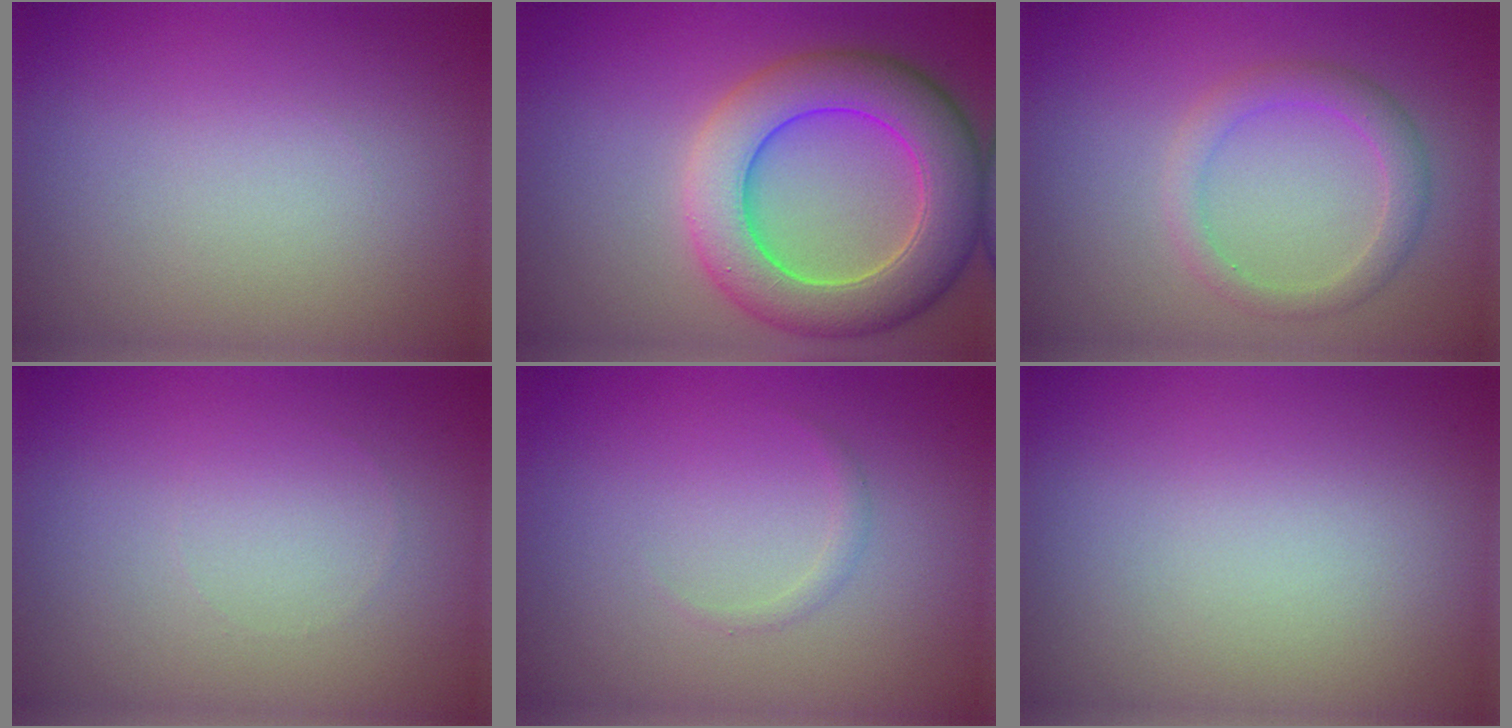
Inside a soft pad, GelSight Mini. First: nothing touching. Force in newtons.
{"total": 8.5, "press": 8.5, "slide": 0.4}
{"total": 2.4, "press": 2.4, "slide": 0.2}
{"total": 0.0}
{"total": 0.6, "press": 0.6, "slide": 0.0}
{"total": 0.0}